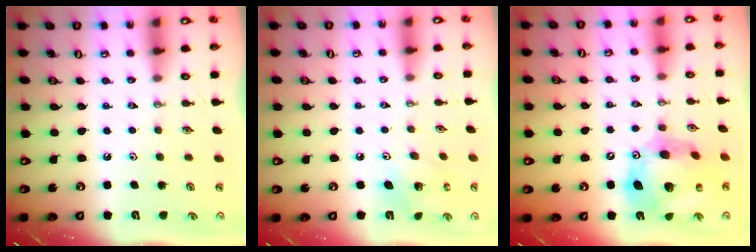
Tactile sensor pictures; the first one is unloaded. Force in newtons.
{"total": 6.7, "press": 6.7, "slide": 0.3}
{"total": 19.0, "press": 18.9, "slide": 1.8}